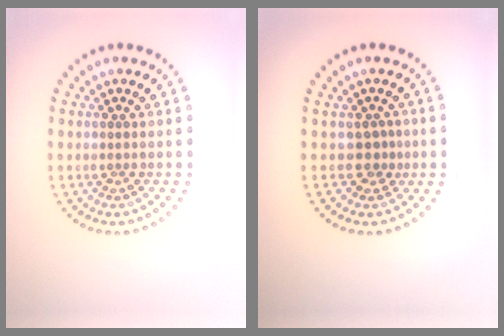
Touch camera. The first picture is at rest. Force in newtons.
{"total": 1.7, "press": 1.2, "slide": 1.1}